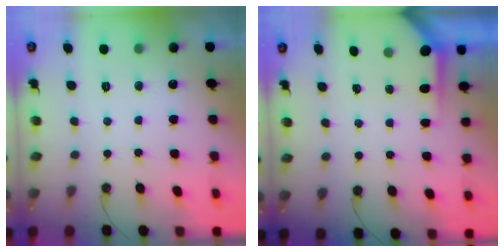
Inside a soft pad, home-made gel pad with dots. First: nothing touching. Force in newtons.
{"total": 3.6, "press": 3.5, "slide": 0.4}